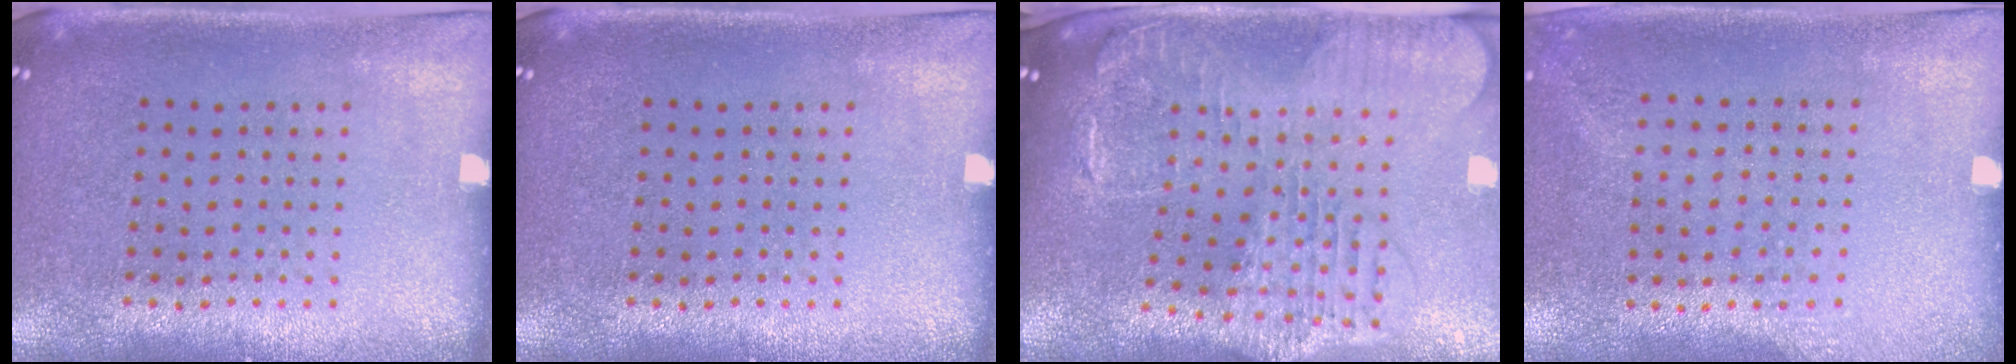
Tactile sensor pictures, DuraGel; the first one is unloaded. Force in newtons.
{"total": 0.0}
{"total": 2.6, "press": 2.3, "slide": 1.4}
{"total": 1.4, "press": 1.0, "slide": 0.9}